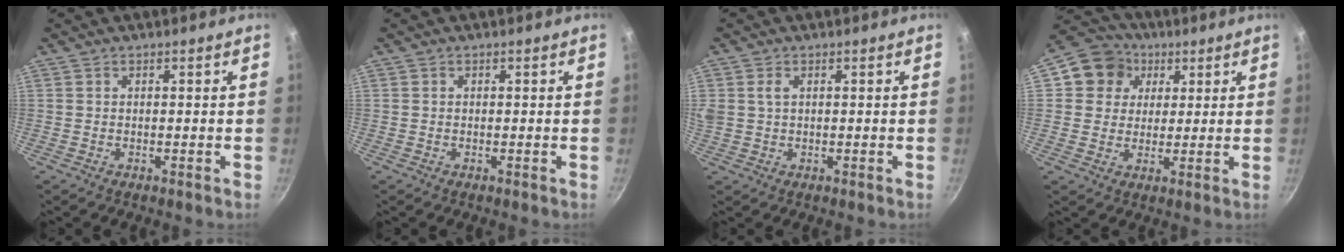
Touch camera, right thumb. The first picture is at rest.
{"total": 0.0}
{"total": 3.4, "force": [0.9, 2.3, 2.3], "torque": [-0.043, 0.003, 0.018]}
{"total": 9.5, "force": [3.1, 8.5, 2.9], "torque": [-0.016, 0.011, 0.038]}